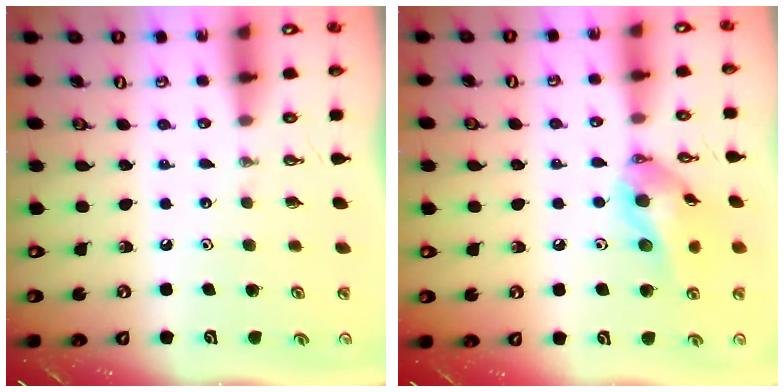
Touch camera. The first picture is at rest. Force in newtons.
{"total": 13.6, "press": 13.5, "slide": 2.3}